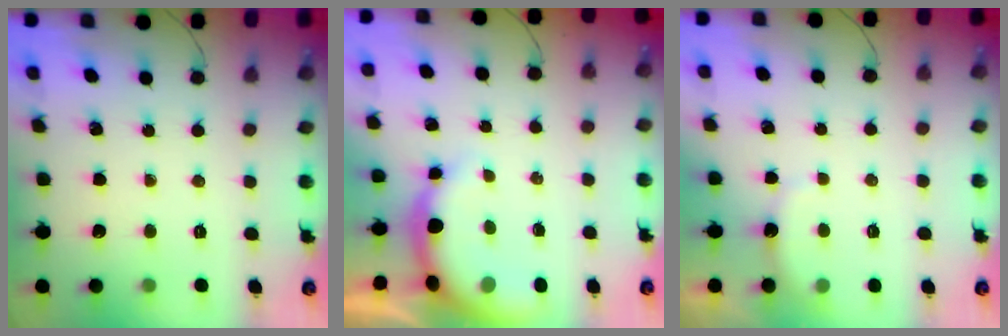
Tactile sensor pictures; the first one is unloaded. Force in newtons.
{"total": 7.9, "press": 7.7, "slide": 1.4}
{"total": 3.0, "press": 2.9, "slide": 0.8}